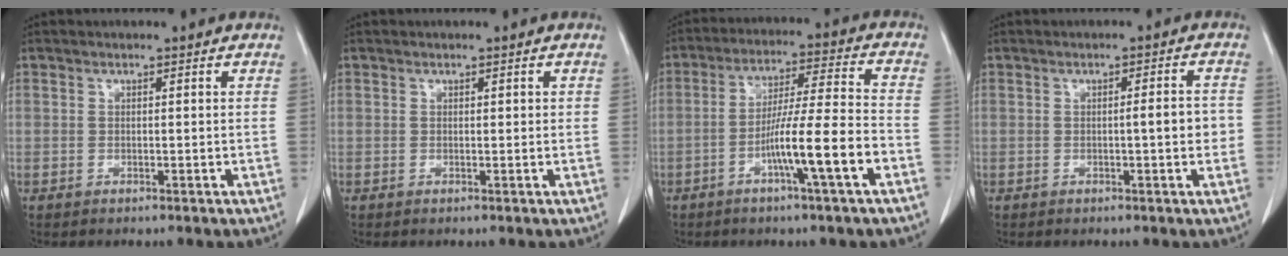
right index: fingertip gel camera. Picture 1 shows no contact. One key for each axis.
{"total": 0.7, "fx": 0.3, "fy": 0.3, "fz": 0.5, "tx": -0.006, "ty": 0.002, "tz": 0.005}
{"total": 11.5, "fx": -4.6, "fy": -0.5, "fz": 10.5, "tx": -0.183, "ty": 0.004, "tz": -0.081}
{"total": 3.4, "fx": -0.2, "fy": 0.6, "fz": 3.3, "tx": -0.044, "ty": 0.005, "tz": -0.003}